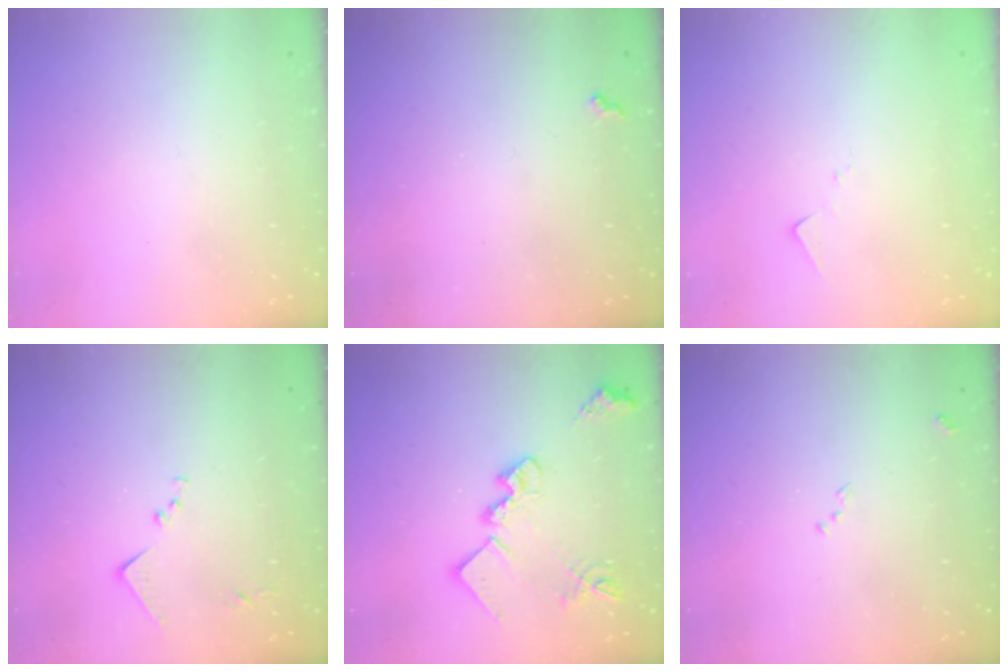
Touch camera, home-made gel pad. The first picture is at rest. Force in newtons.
{"total": 4.6, "press": 4.6, "slide": 0.7}
{"total": 7.3, "press": 7.3, "slide": 0.2}
{"total": 8.2, "press": 8.2, "slide": 0.4}
{"total": 17.8, "press": 17.7, "slide": 1.2}
{"total": 8.4, "press": 8.3, "slide": 0.9}